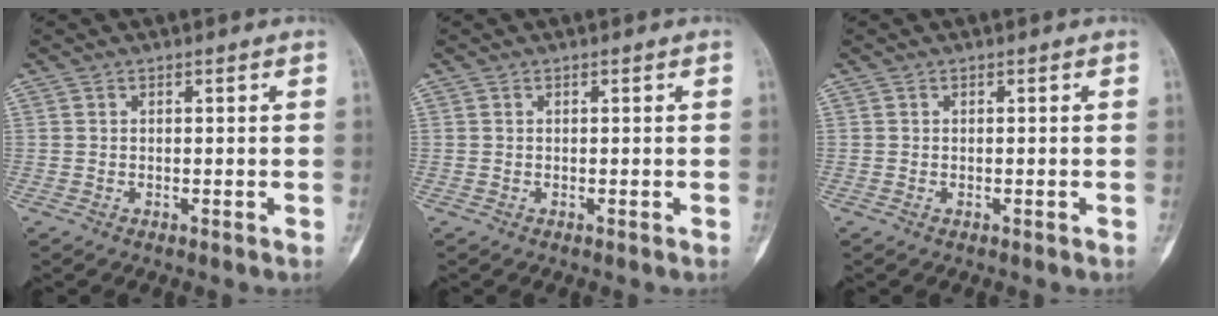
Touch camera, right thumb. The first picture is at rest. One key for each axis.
{"total": 0.0}
{"total": 0.0}